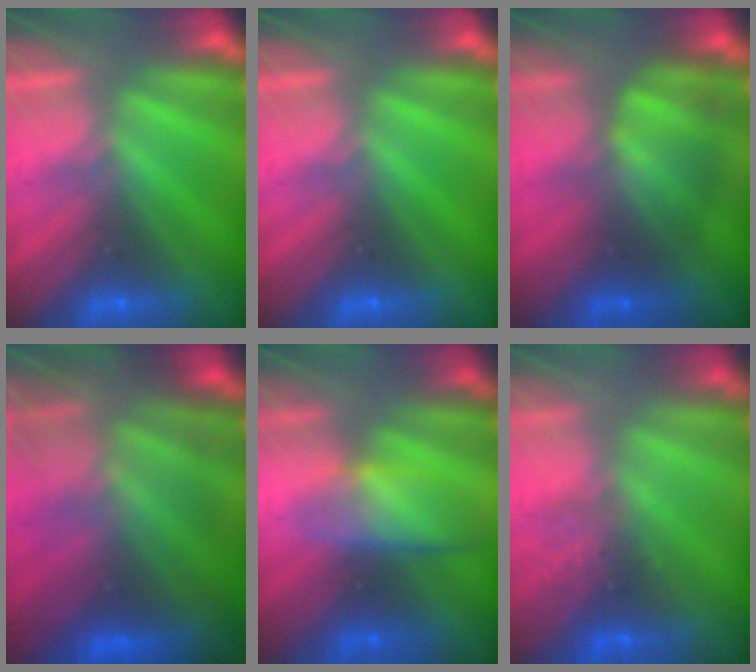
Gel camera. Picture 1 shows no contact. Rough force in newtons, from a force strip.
{"total": 0.0}
{"total": 2.1}
{"total": 7.3}
{"total": 2.9}
{"total": 4.2}